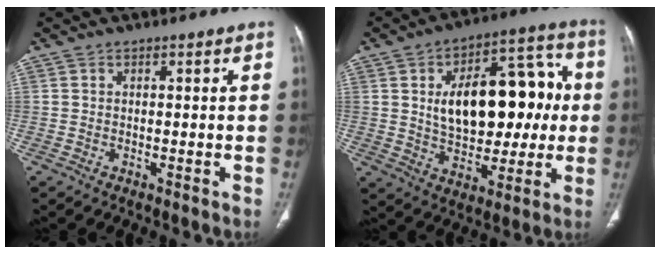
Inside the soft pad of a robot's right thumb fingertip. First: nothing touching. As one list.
[{"total": 21.5, "force": [2.2, 12.3, 17.5], "torque": [-0.226, 0.028, 0.041]}]